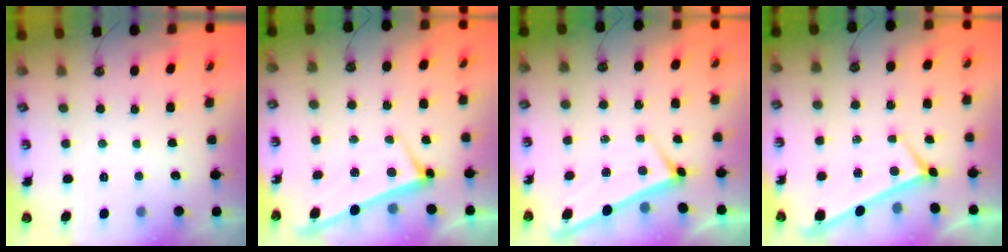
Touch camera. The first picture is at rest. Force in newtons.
{"total": 2.8, "press": 2.8, "slide": 0.3}
{"total": 1.1, "press": 1.0, "slide": 0.3}
{"total": 0.0}